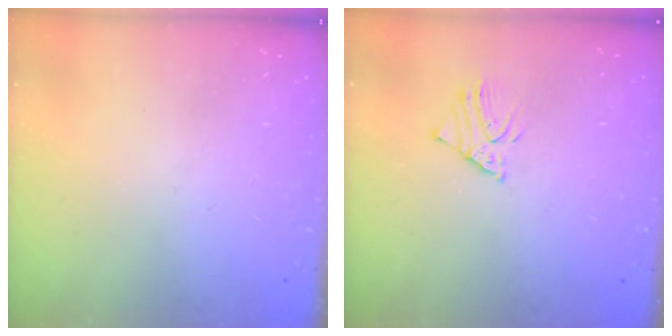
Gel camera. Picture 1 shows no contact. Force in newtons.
{"total": 2.5, "press": 2.5, "slide": 0.2}